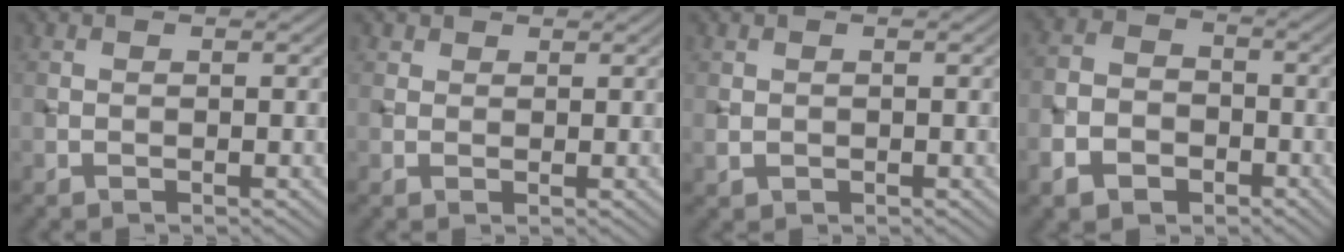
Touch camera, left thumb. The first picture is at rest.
{"total": 1.5, "force": [1.0, 1.1, 0.3], "torque": [-0.005, 0.002, 0.019]}
{"total": 1.0, "force": [0.0, 0.8, 0.5], "torque": [-0.012, -0.004, 0.005]}
{"total": 6.3, "force": [-3.4, 4.5, 2.8], "torque": [-0.073, -0.008, -0.076]}